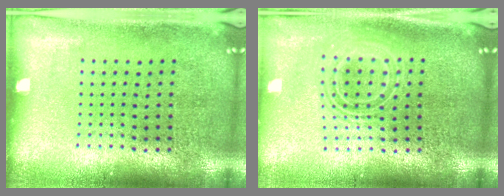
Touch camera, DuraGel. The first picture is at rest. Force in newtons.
{"total": 1.9, "press": 1.5, "slide": 1.2}